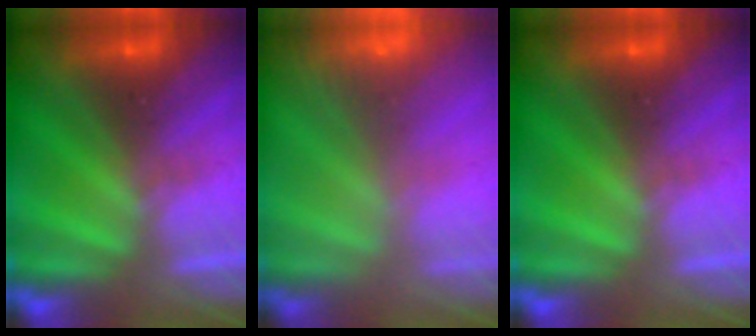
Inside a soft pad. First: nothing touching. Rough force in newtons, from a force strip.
{"total": 6.1}
{"total": 0.0}